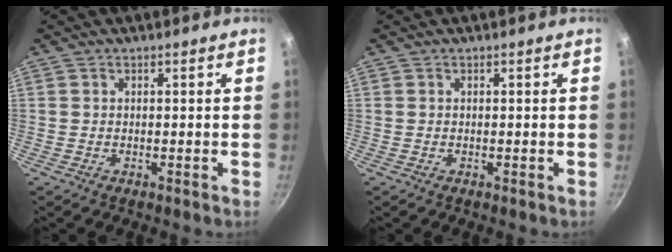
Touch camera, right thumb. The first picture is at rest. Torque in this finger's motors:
{"motor_torque": [-0.08, -0.08, 0.13, -0.06, 0.00]}